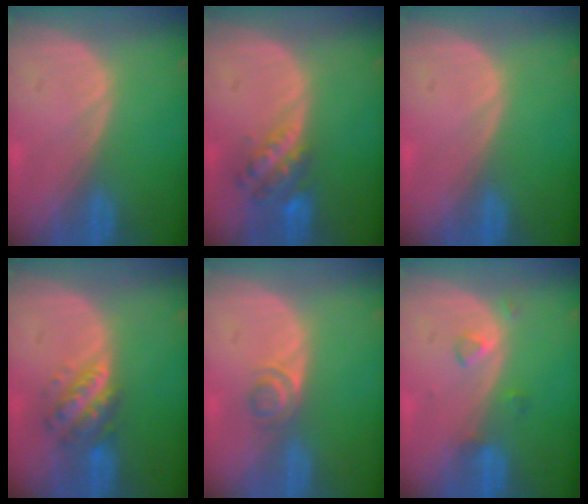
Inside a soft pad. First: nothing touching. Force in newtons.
{"total": 5.8, "press": 5.0, "slide": 2.8}
{"total": 0.0}
{"total": 5.8, "press": 5.3, "slide": 2.4}
{"total": 2.5, "press": 2.4, "slide": 0.8}
{"total": 2.1, "press": 2.1, "slide": 0.1}